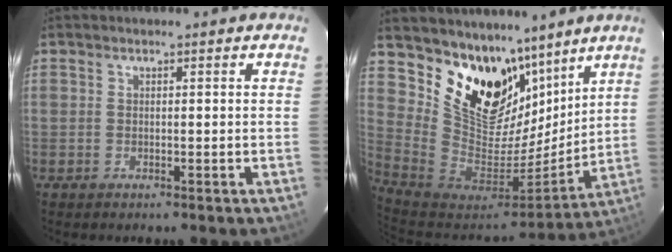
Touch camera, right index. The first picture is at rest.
{"total": 18.7, "force": [13.7, 11.0, 6.6], "torque": [-0.154, -0.025, 0.258]}